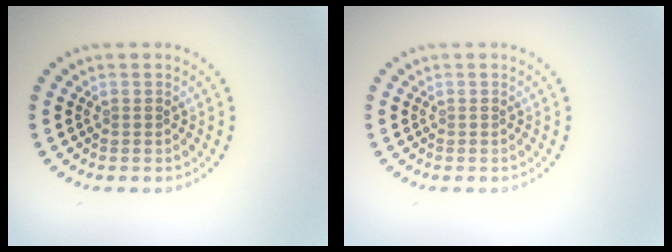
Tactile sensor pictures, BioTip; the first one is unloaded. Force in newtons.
{"total": 0.0}